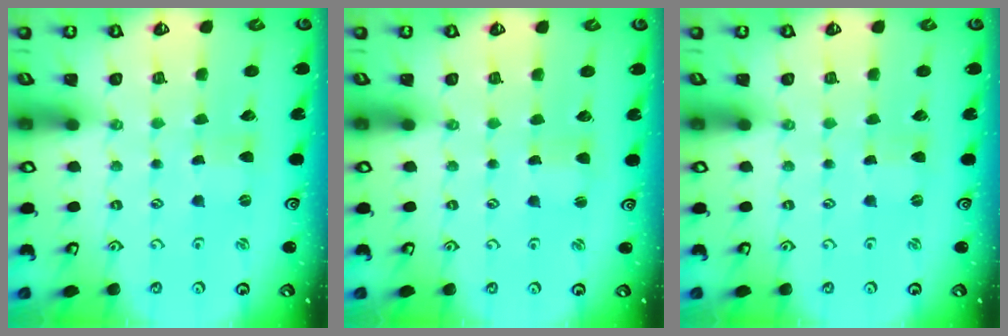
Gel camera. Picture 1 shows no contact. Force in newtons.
{"total": 1.5, "press": 1.5, "slide": 0.0}
{"total": 0.0}